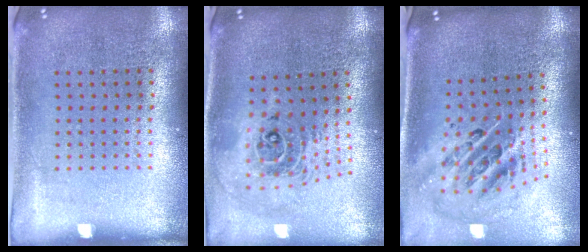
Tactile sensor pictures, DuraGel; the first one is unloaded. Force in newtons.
{"total": 2.3, "press": 1.8, "slide": 1.5}
{"total": 2.7, "press": 1.9, "slide": 2.0}